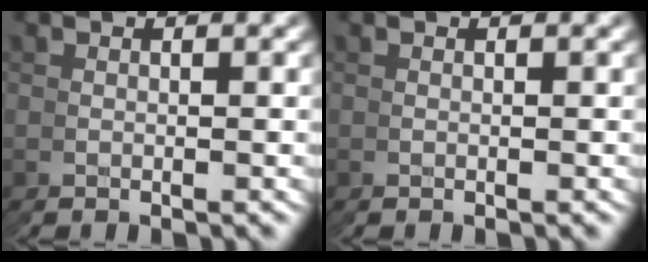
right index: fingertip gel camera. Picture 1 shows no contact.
{"total": 0.0}